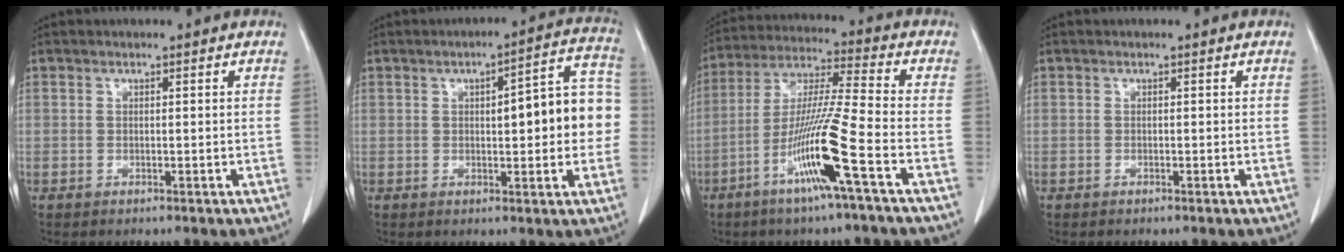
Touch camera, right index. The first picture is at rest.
{"total": 11.5, "force": [0.3, 3.0, 11.1], "torque": [-0.133, 0.035, 0.003]}
{"total": 13.1, "force": [-5.7, -1.3, 11.8], "torque": [-0.231, -0.009, -0.112]}
{"total": 0.0}